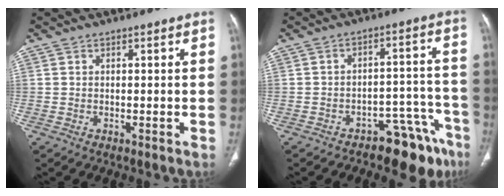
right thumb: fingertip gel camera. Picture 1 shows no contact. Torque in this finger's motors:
{"motor_torque": [0.87, 1.40, -0.17, -0.02, 0.20]}